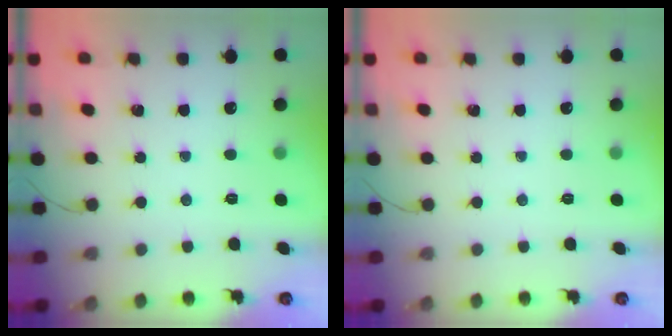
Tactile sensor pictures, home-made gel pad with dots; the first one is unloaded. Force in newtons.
{"total": 0.0}